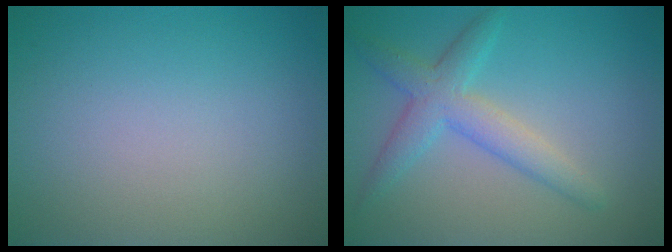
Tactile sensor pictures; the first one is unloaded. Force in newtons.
{"total": 3.8, "press": 3.8, "slide": 0.1}